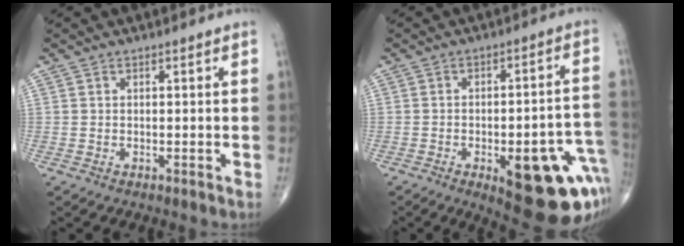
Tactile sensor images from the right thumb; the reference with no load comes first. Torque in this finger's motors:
{"motor_torque": [2.08, 1.76, 0.76, -0.88, 0.26]}